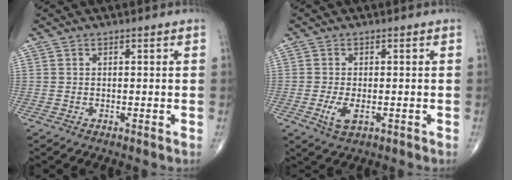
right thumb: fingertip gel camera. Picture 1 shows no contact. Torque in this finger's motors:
{"motor_torque": [0.20, 0.16, 0.30, 0.28, 0.03]}